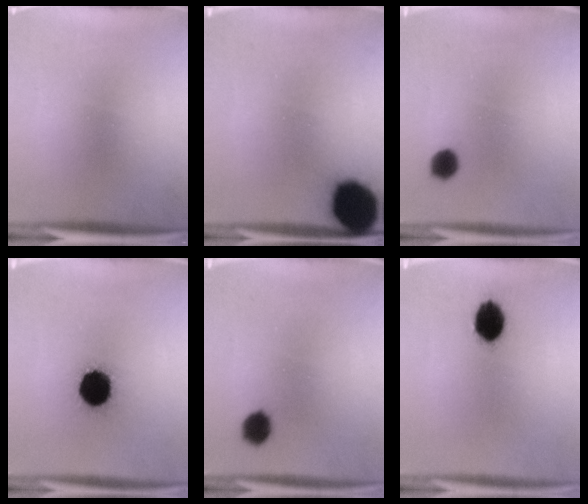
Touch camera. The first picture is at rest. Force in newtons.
{"total": 16.8}
{"total": 4.0}
{"total": 15.3}
{"total": 4.8}
{"total": 9.5}